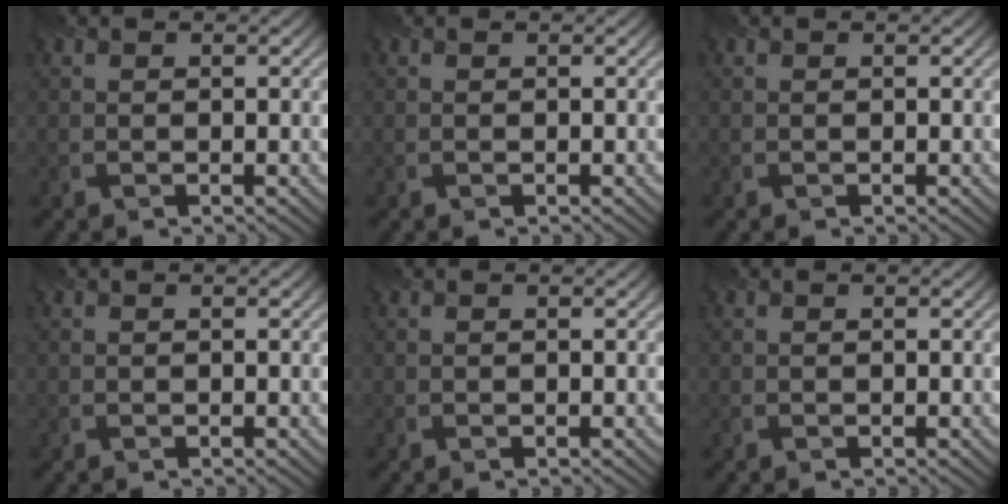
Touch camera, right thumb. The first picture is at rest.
{"total": 0.0}
{"total": 0.0}
{"total": 0.0}
{"total": 0.0}
{"total": 0.0}